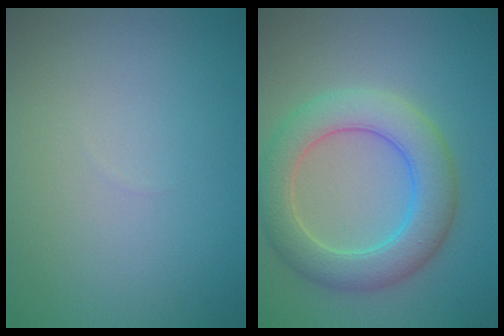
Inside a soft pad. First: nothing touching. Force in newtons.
{"total": 6.3, "press": 6.3, "slide": 0.5}